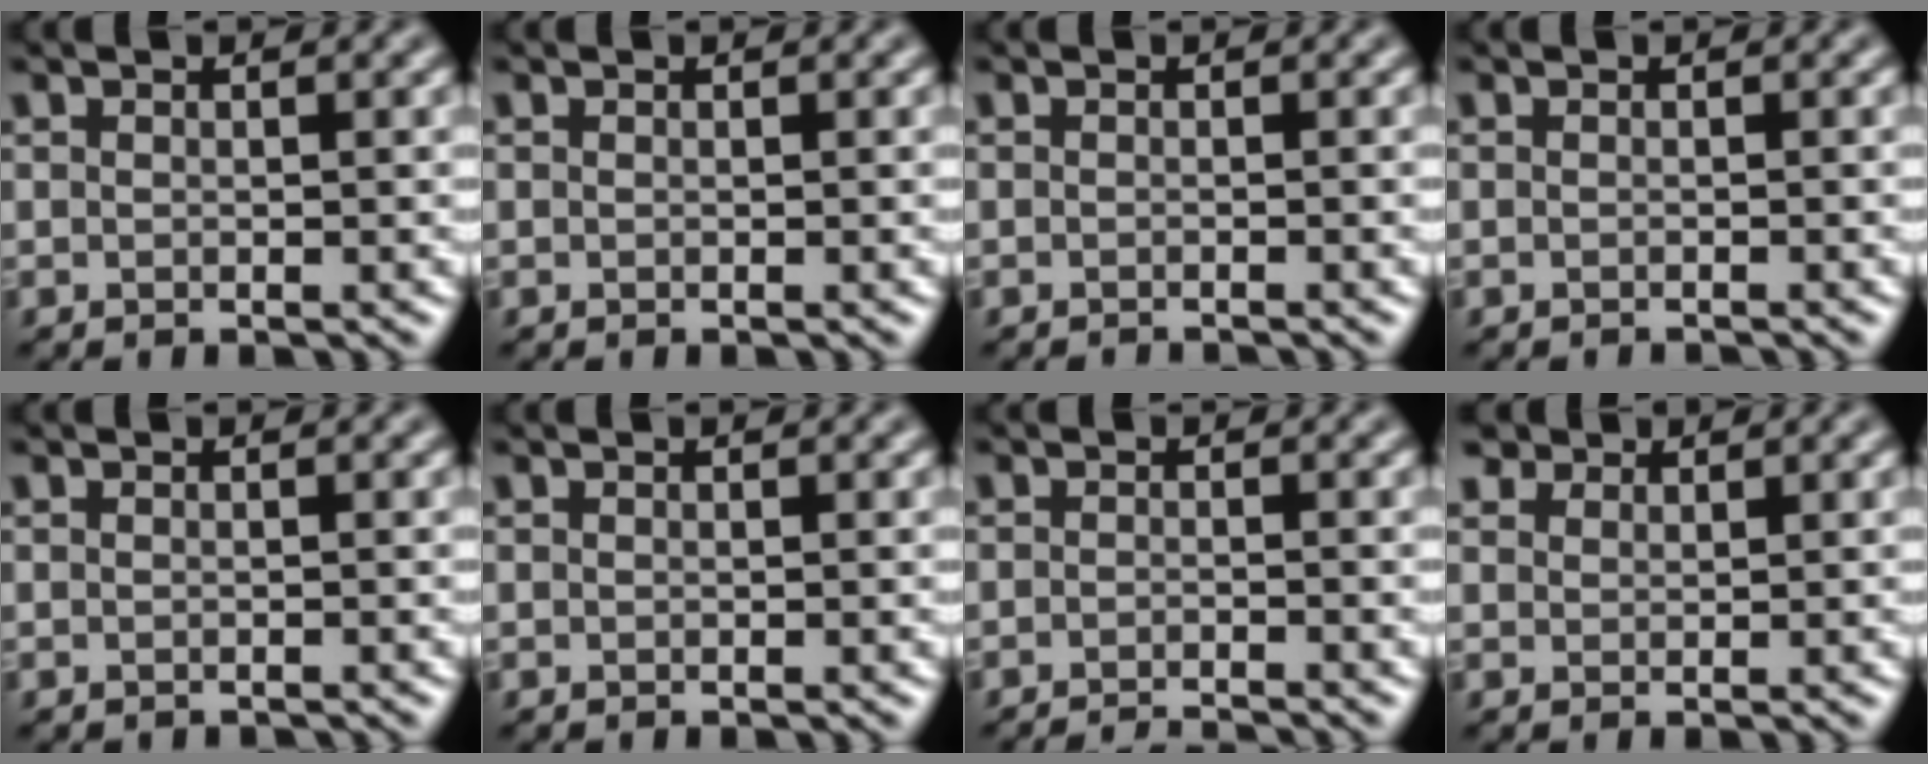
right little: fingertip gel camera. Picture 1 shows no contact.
{"total": 0.0}
{"total": 1.4, "force": [-1.3, 0.2, 0.4], "torque": [0.005, -0.005, -0.020]}
{"total": 1.0, "force": [-1.0, 0.1, 0.2], "torque": [0.001, -0.004, -0.017]}
{"total": 0.6, "force": [-0.6, 0.1, 0.1], "torque": [0.001, -0.004, -0.011]}
{"total": 0.0}
{"total": 2.8, "force": [-2.6, 0.3, 1.0], "torque": [-0.015, -0.002, -0.043]}
{"total": 2.5, "force": [2.0, 1.3, 0.7], "torque": [-0.018, -0.006, 0.041]}